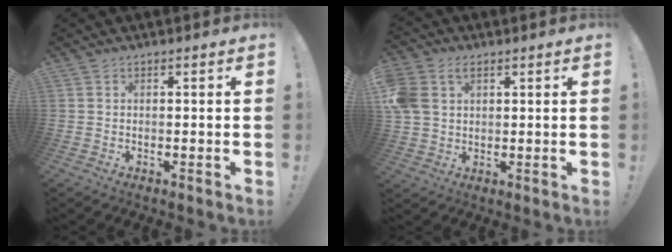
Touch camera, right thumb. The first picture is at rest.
{"total": 8.2, "force": [2.8, 6.0, 4.8], "torque": [-0.108, 0.000, 0.058]}